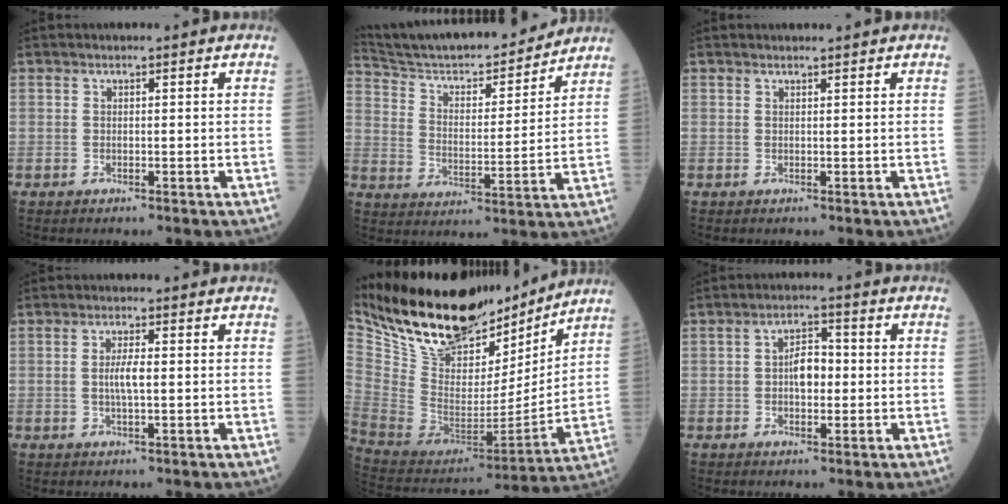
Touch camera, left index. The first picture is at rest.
{"total": 19.4, "force": [17.9, 2.5, 6.8], "torque": [-0.116, -0.001, 0.280]}
{"total": 1.2, "force": [1.2, 0.0, 0.2], "torque": [-0.004, 0.006, 0.019]}
{"total": 3.0, "force": [-0.1, 0.5, 2.9], "torque": [-0.059, -0.003, -0.003]}
{"total": 22.3, "force": [19.1, 7.3, 8.9], "torque": [-0.163, -0.024, 0.323]}
{"total": 4.5, "force": [-0.3, 2.4, 3.9], "torque": [-0.068, 0.012, -0.007]}